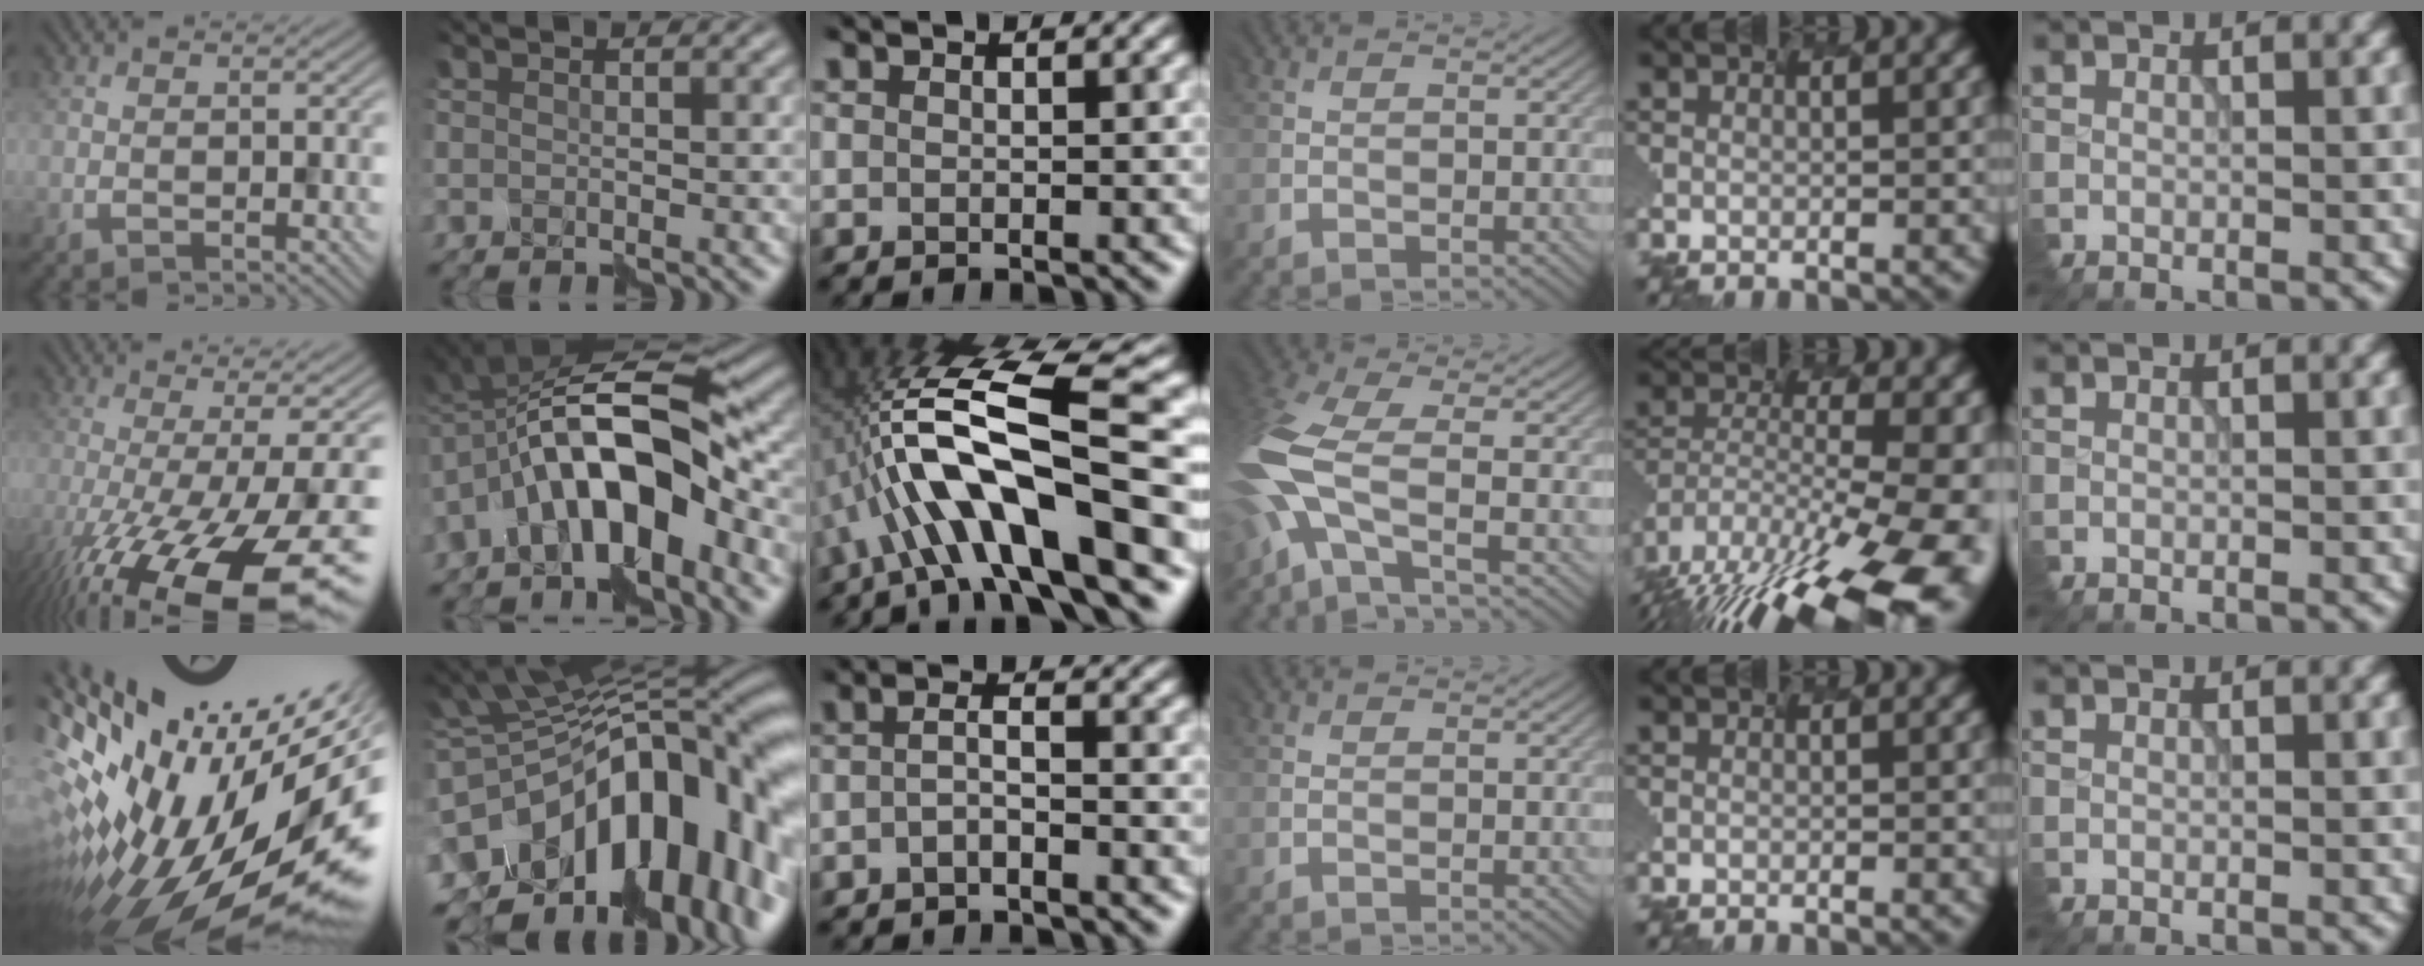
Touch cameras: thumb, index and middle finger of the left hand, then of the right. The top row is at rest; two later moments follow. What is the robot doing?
{"motion": "assemble", "object": "spray bottle"}